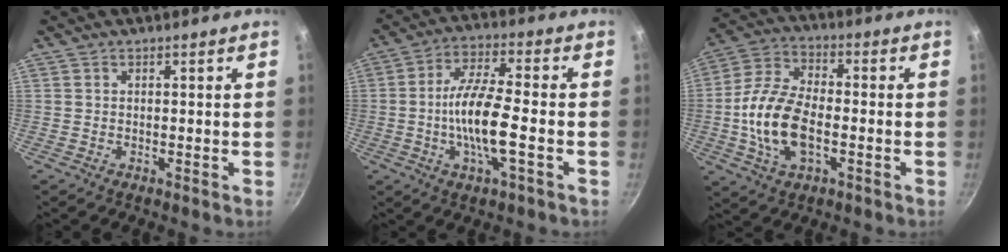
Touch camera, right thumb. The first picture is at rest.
{"total": 11.4, "force": [-2.4, 2.8, 10.7], "torque": [-0.205, 0.022, -0.053]}
{"total": 14.4, "force": [-2.6, 7.8, 11.8], "torque": [-0.225, 0.029, -0.060]}